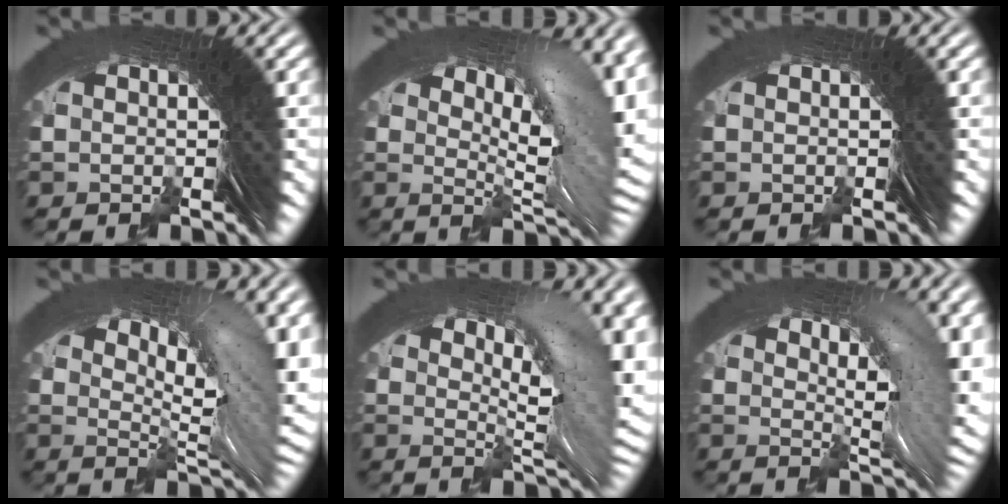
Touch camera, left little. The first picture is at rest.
{"total": 7.7, "force": [1.6, 2.3, 7.1], "torque": [-0.069, 0.003, 0.026]}
{"total": 0.0}
{"total": 7.3, "force": [1.8, 1.7, 6.8], "torque": [-0.071, 0.000, 0.034]}
{"total": 6.7, "force": [1.1, 2.0, 6.3], "torque": [-0.055, 0.003, 0.019]}
{"total": 6.2, "force": [1.1, 1.5, 5.9], "torque": [-0.053, -0.001, 0.021]}